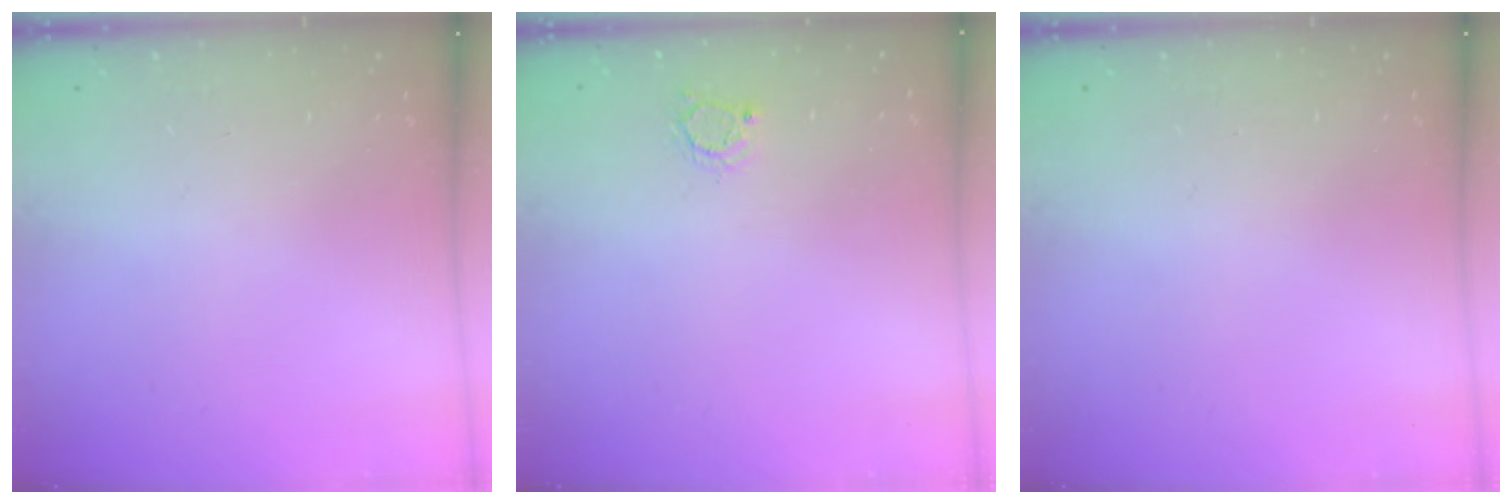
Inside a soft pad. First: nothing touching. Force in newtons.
{"total": 2.8, "press": 2.8, "slide": 0.3}
{"total": 0.0}